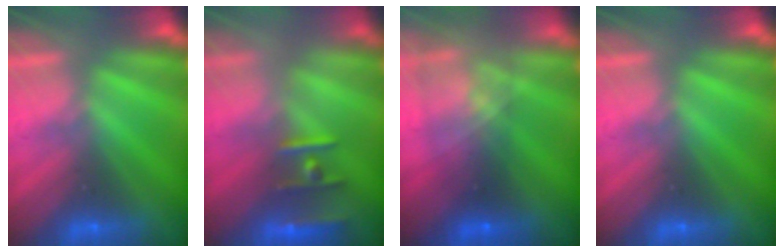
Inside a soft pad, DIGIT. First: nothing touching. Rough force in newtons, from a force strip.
{"total": 2.4}
{"total": 7.2}
{"total": 0.0}